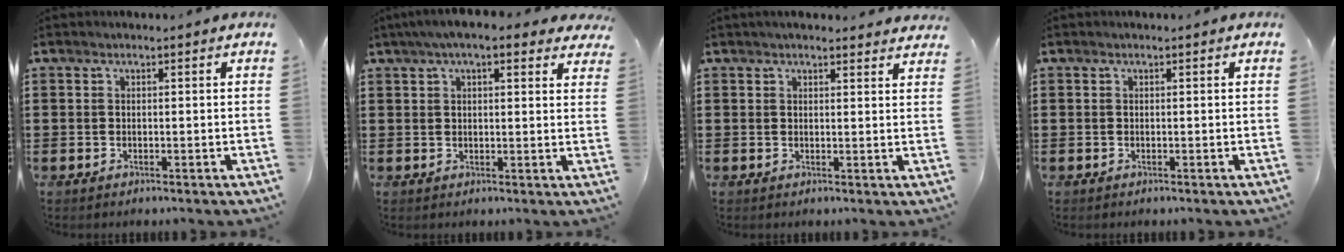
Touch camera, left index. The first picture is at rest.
{"total": 5.2, "force": [3.8, 1.1, 3.4], "torque": [-0.076, 0.003, 0.068]}
{"total": 2.1, "force": [2.1, 0.1, 0.4], "torque": [-0.012, 0.000, 0.039]}
{"total": 0.0}